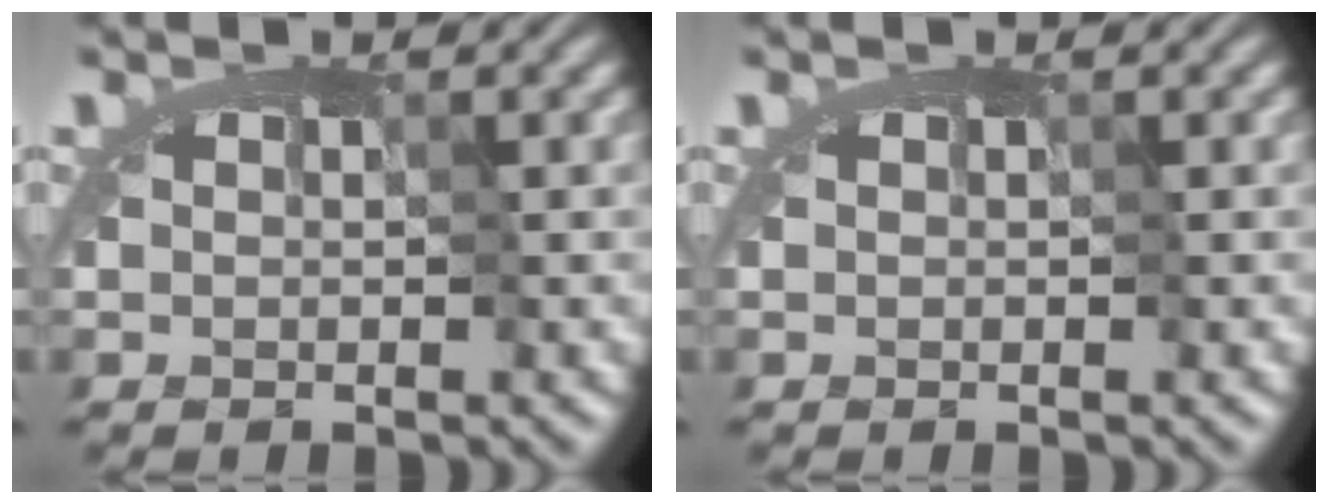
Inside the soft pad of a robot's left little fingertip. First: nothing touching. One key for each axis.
{"total": 0.0}